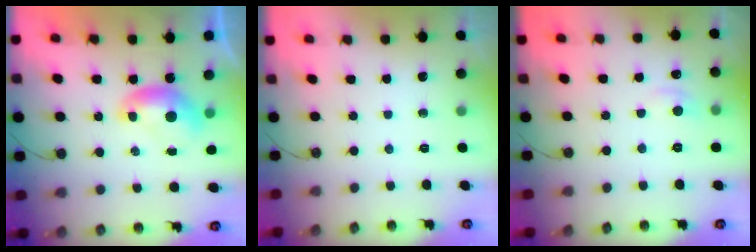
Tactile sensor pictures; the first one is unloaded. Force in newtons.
{"total": 0.0}
{"total": 0.9, "press": 0.3, "slide": 0.8}